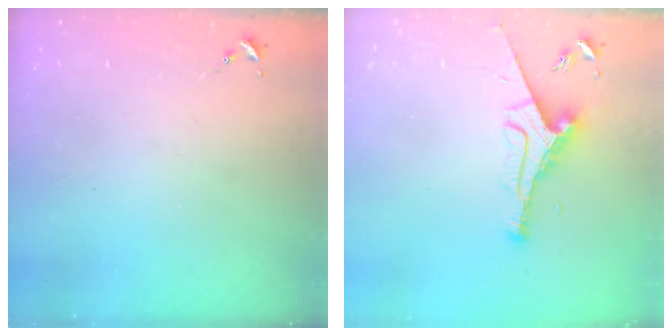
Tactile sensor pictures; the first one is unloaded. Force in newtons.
{"total": 9.3, "press": 9.3, "slide": 0.8}